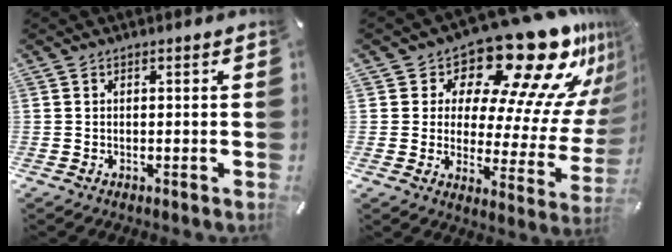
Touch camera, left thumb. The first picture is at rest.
{"total": 23.3, "force": [16.4, 9.8, 13.2], "torque": [-0.163, -0.148, 0.268]}